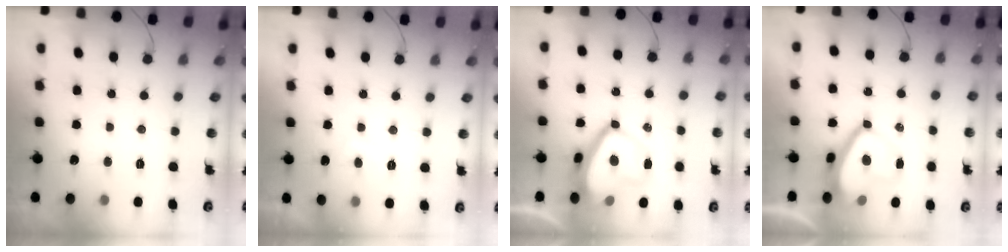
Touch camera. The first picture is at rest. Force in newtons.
{"total": 1.4, "press": 1.2, "slide": 0.7}
{"total": 12.6, "press": 12.6, "slide": 1.5}
{"total": 9.1, "press": 9.1, "slide": 0.8}